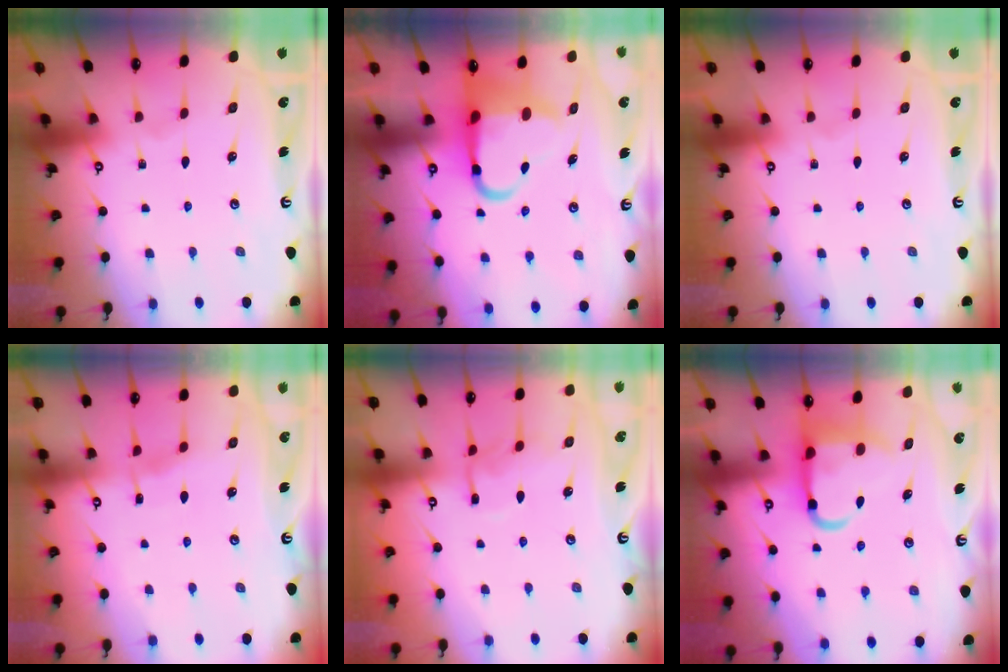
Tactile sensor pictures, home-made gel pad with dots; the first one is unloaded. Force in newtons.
{"total": 9.3, "press": 9.2, "slide": 1.5}
{"total": 0.0}
{"total": 4.9, "press": 4.8, "slide": 0.5}
{"total": 7.6, "press": 7.6, "slide": 0.6}
{"total": 9.5, "press": 9.4, "slide": 1.3}